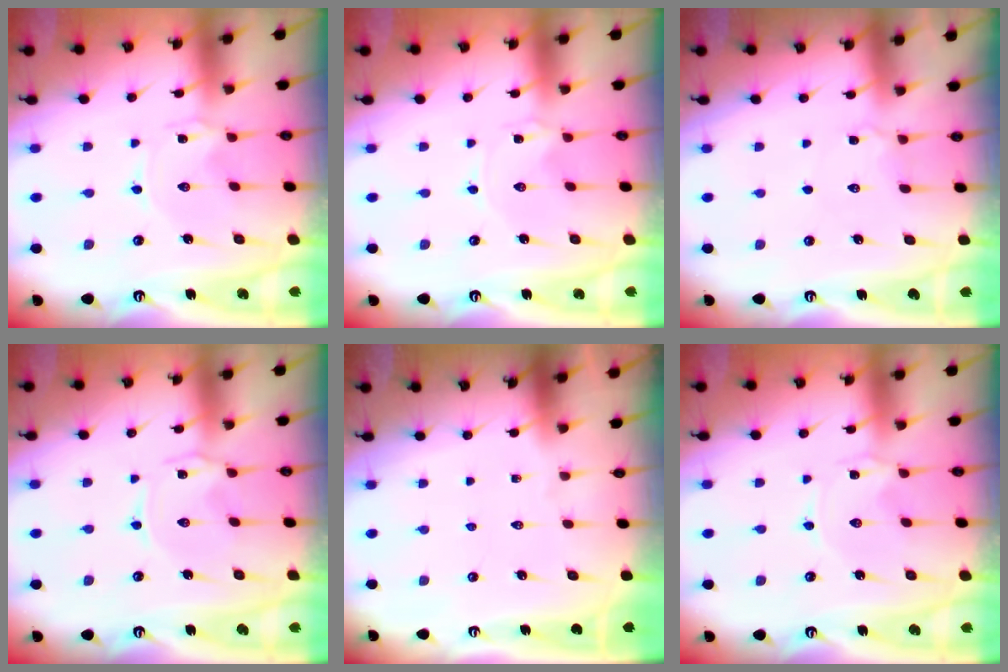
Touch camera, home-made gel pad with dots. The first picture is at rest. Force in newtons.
{"total": 0.0}
{"total": 3.7, "press": 3.6, "slide": 0.4}
{"total": 1.0, "press": 0.9, "slide": 0.4}
{"total": 0.0}
{"total": 0.0}